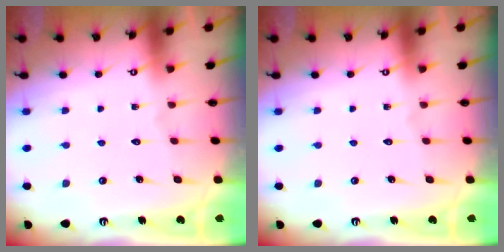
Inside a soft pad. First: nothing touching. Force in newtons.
{"total": 0.0}